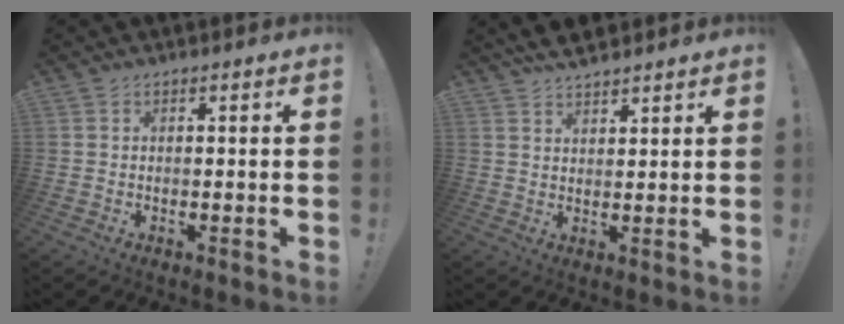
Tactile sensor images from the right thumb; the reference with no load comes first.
{"total": 4.6, "force": [4.3, 1.1, 1.1], "torque": [-0.023, -0.026, 0.080]}